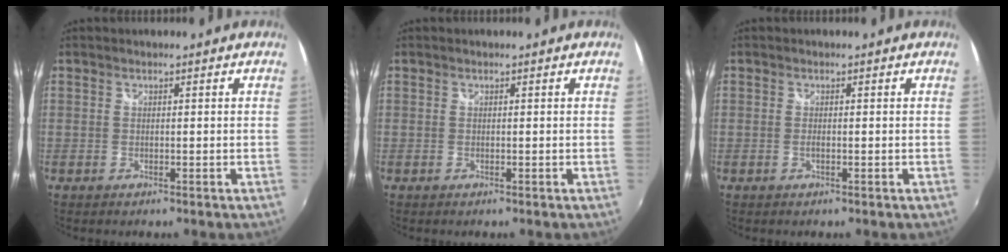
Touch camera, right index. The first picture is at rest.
{"total": 0.0}
{"total": 0.7, "force": [-0.2, 0.0, 0.6], "torque": [-0.012, 0.000, -0.007]}